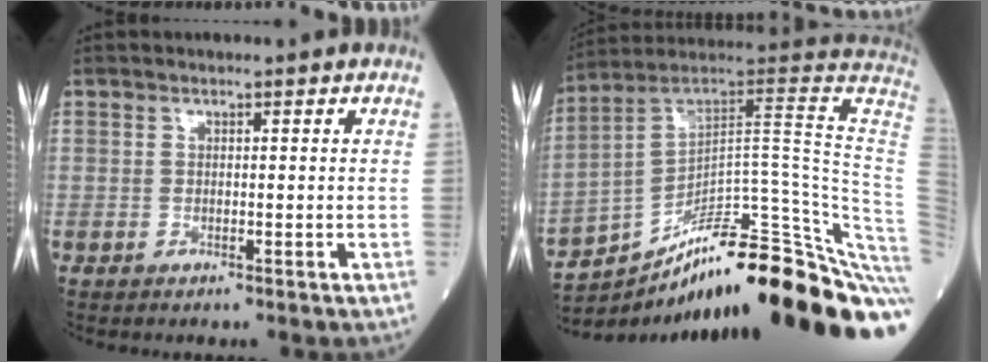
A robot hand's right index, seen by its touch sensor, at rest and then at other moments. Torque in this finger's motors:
{"motor_torque": [0.73, -1.30, 0.27, 0.15]}